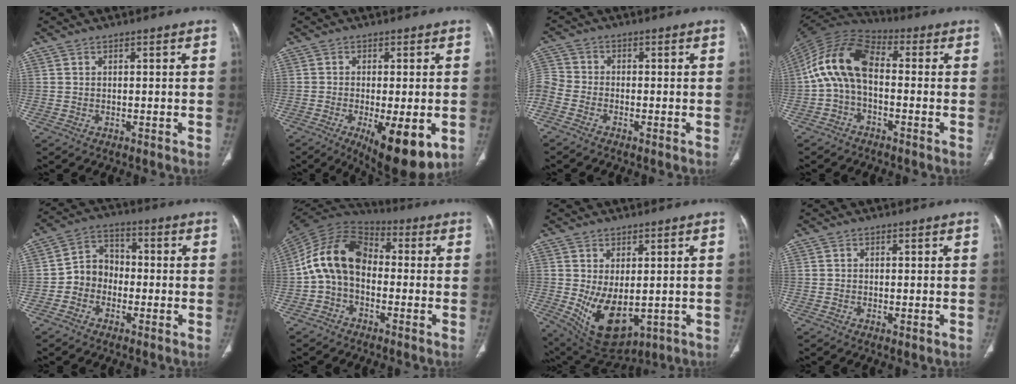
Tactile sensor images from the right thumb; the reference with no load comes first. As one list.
[{"total": 12.4, "force": [-4.3, 3.9, 11.0], "torque": [-0.154, -0.017, -0.054]}, {"total": 7.4, "force": [-3.9, 5.2, 3.4], "torque": [-0.106, 0.012, -0.086]}, {"total": 12.5, "force": [-0.6, 7.2, 10.2], "torque": [-0.190, 0.037, -0.026]}, {"total": 7.1, "force": [-1.9, 6.1, 3.1], "torque": [-0.027, 0.034, -0.048]}, {"total": 13.2, "force": [-1.2, 9.1, 9.4], "torque": [-0.163, 0.042, -0.036]}, {"total": 10.7, "force": [-1.2, 6.0, 8.8], "torque": [-0.139, -0.016, 0.010]}, {"total": 0.8, "force": [-0.2, 0.2, 0.8], "torque": [-0.019, -0.004, -0.005]}]